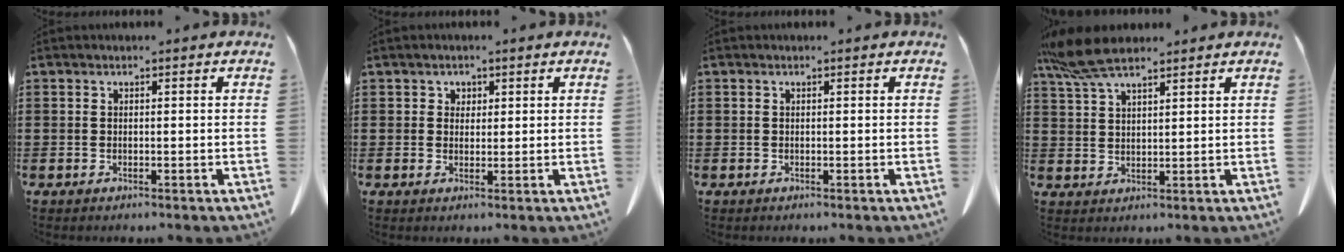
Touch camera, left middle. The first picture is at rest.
{"total": 1.4, "force": [0.9, 1.0, 0.2], "torque": [0.000, -0.001, 0.017]}
{"total": 0.0}
{"total": 7.4, "force": [5.5, 1.8, 4.5], "torque": [-0.108, -0.007, 0.103]}